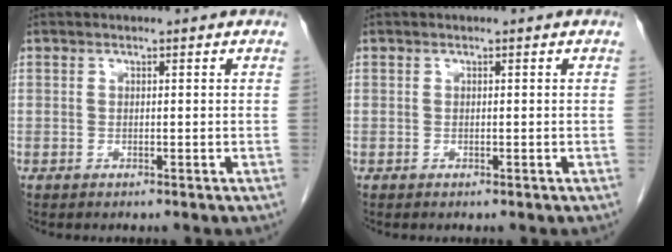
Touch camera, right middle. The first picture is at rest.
{"total": 0.0}